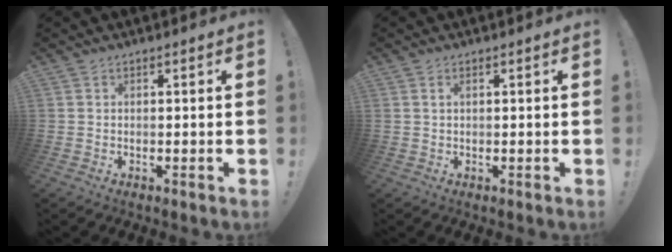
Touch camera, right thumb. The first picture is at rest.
{"total": 1.0, "force": [0.5, 0.5, 0.8], "torque": [-0.017, 0.002, 0.009]}